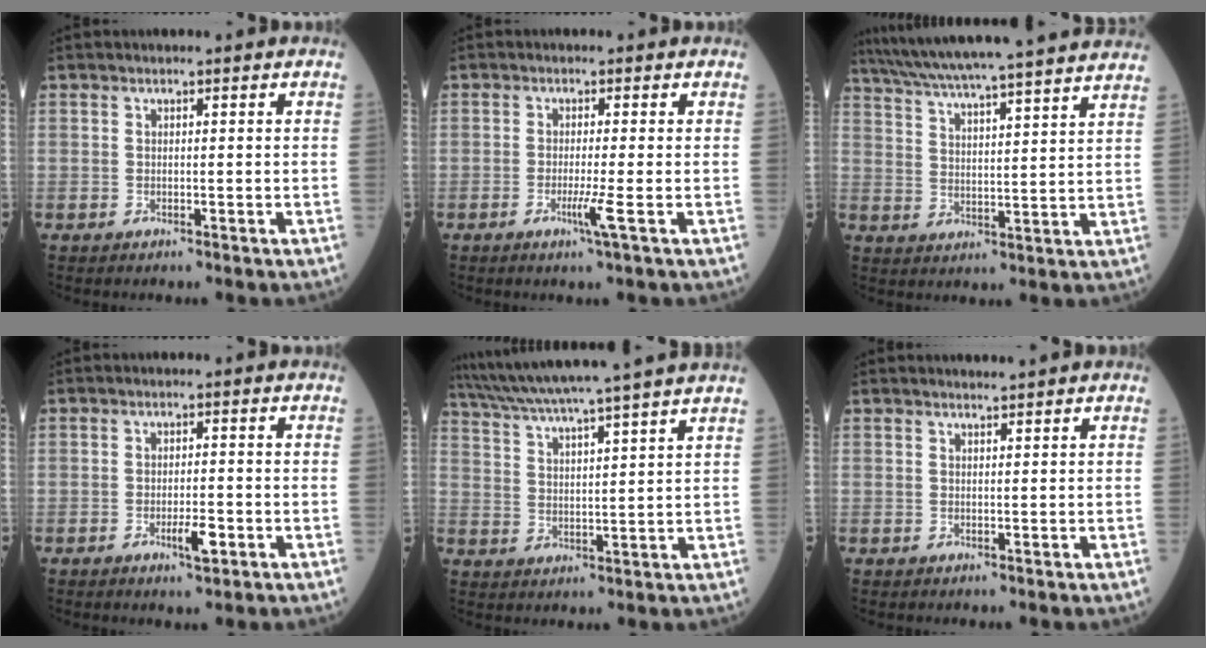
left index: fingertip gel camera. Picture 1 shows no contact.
{"total": 2.9, "force": [-1.2, -0.8, 2.5], "torque": [-0.054, -0.009, -0.023]}
{"total": 25.6, "force": [23.1, -0.1, 11.1], "torque": [-0.189, -0.005, 0.314]}
{"total": 3.4, "force": [-1.5, 0.8, 2.9], "torque": [-0.052, 0.000, -0.021]}
{"total": 17.7, "force": [15.5, -1.8, 8.3], "torque": [-0.152, -0.005, 0.224]}
{"total": 1.2, "force": [1.1, -0.2, 0.2], "torque": [-0.006, 0.002, 0.023]}